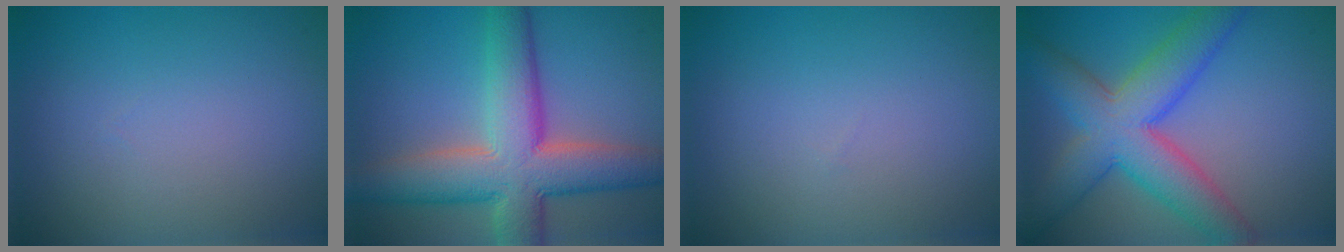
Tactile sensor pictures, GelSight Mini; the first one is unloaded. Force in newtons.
{"total": 10.1, "press": 10.1, "slide": 0.7}
{"total": 0.0}
{"total": 7.9, "press": 7.9, "slide": 0.4}